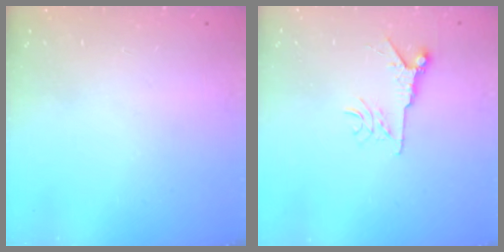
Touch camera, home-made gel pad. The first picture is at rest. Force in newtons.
{"total": 6.3, "press": 6.2, "slide": 0.9}